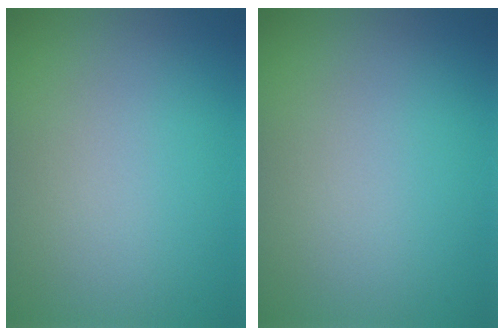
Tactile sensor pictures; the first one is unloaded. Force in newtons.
{"total": 0.0}